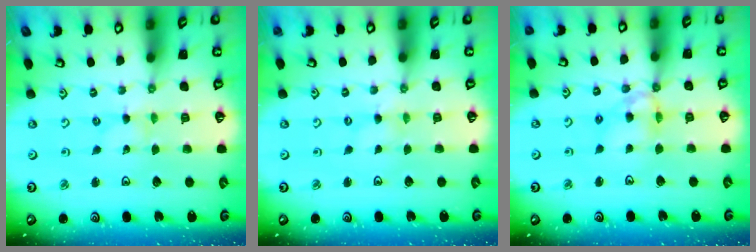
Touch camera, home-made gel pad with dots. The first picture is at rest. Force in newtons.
{"total": 0.0}
{"total": 8.9, "press": 8.9, "slide": 0.7}